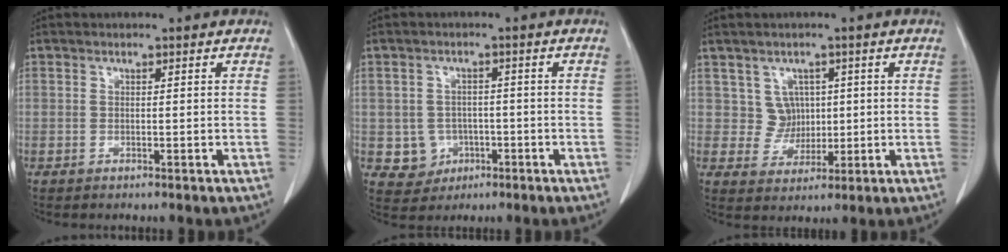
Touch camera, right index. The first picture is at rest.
{"total": 4.7, "force": [-1.1, 4.5, 0.7], "torque": [-0.005, 0.008, -0.006]}
{"total": 4.7, "force": [1.1, 4.6, 0.4], "torque": [0.002, 0.013, 0.023]}